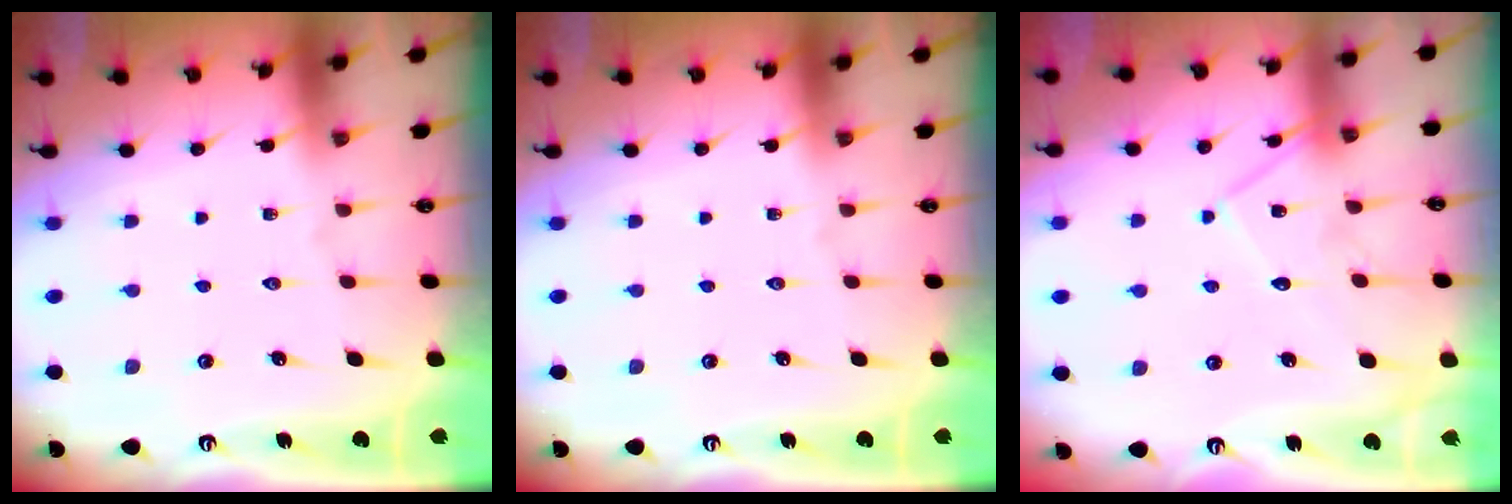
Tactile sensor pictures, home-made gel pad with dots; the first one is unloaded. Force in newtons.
{"total": 0.0}
{"total": 10.5, "press": 10.5, "slide": 0.4}